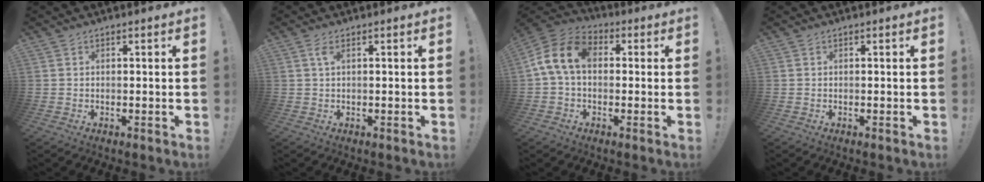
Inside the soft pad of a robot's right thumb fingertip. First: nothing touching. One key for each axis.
{"total": 2.0, "fx": 0.6, "fy": 0.3, "fz": 1.9, "tx": -0.044, "ty": 0.005, "tz": 0.010}
{"total": 12.8, "fx": 1.8, "fy": 8.4, "fz": 9.4, "tx": -0.179, "ty": 0.021, "tz": 0.037}
{"total": 0.0}